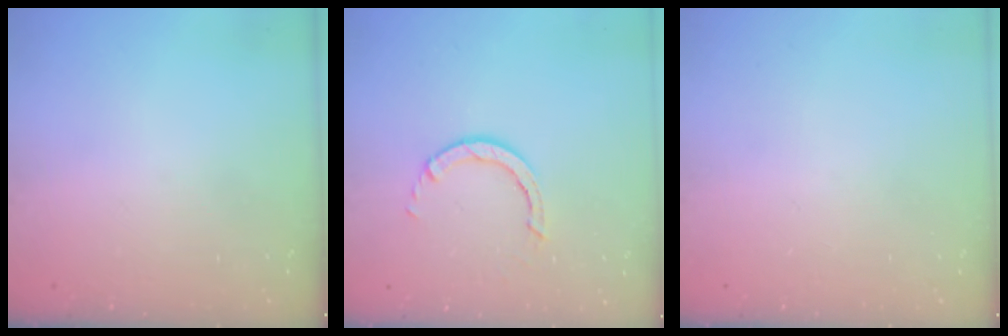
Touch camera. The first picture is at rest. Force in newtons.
{"total": 2.6, "press": 2.6, "slide": 0.3}
{"total": 0.0}